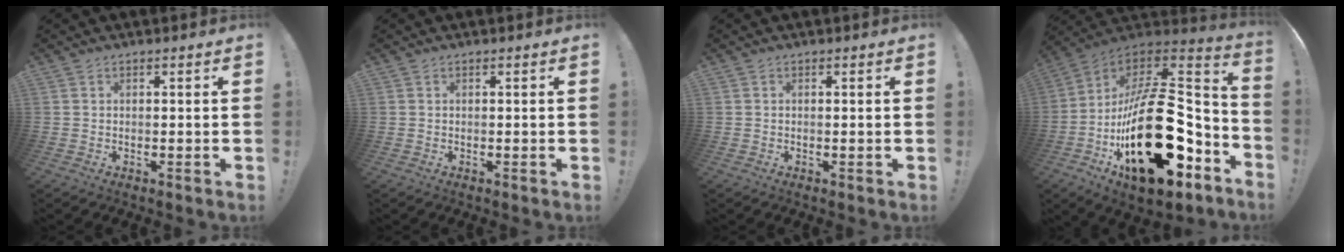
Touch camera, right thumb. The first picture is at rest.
{"total": 0.0}
{"total": 0.5, "force": [-0.1, 0.4, -0.3], "torque": [-0.001, 0.006, -0.001]}
{"total": 39.2, "force": [-8.0, 21.3, 31.9], "torque": [-0.526, 0.032, -0.092]}